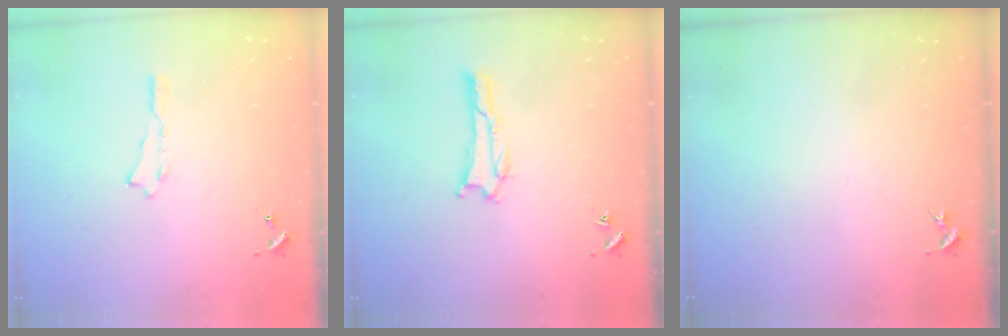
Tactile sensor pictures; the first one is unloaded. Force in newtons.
{"total": 1.3, "press": 1.3, "slide": 0.4}
{"total": 0.0}